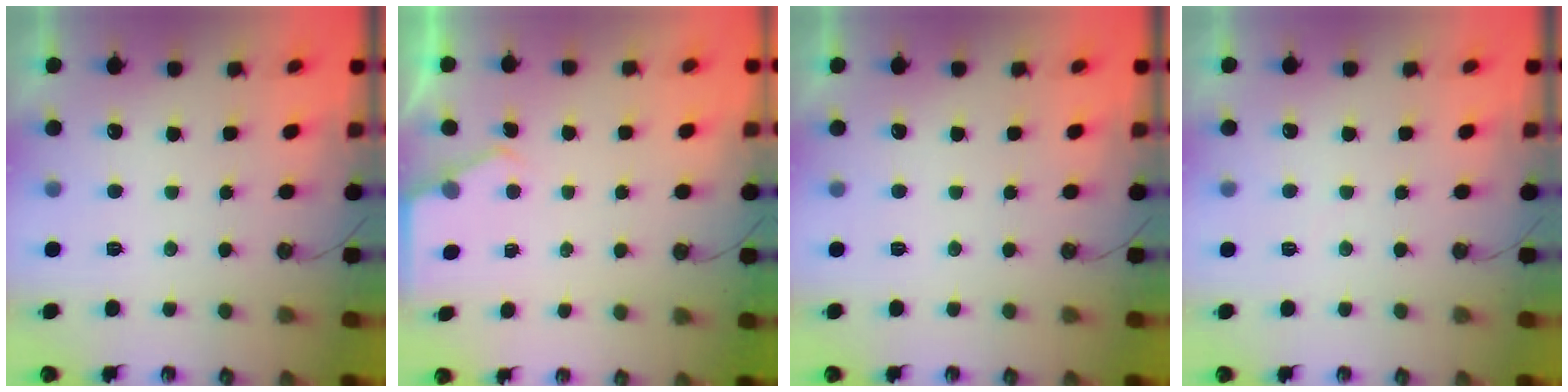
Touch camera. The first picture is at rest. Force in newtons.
{"total": 2.3, "press": 2.3, "slide": 0.3}
{"total": 0.0}
{"total": 3.0, "press": 3.0, "slide": 0.4}